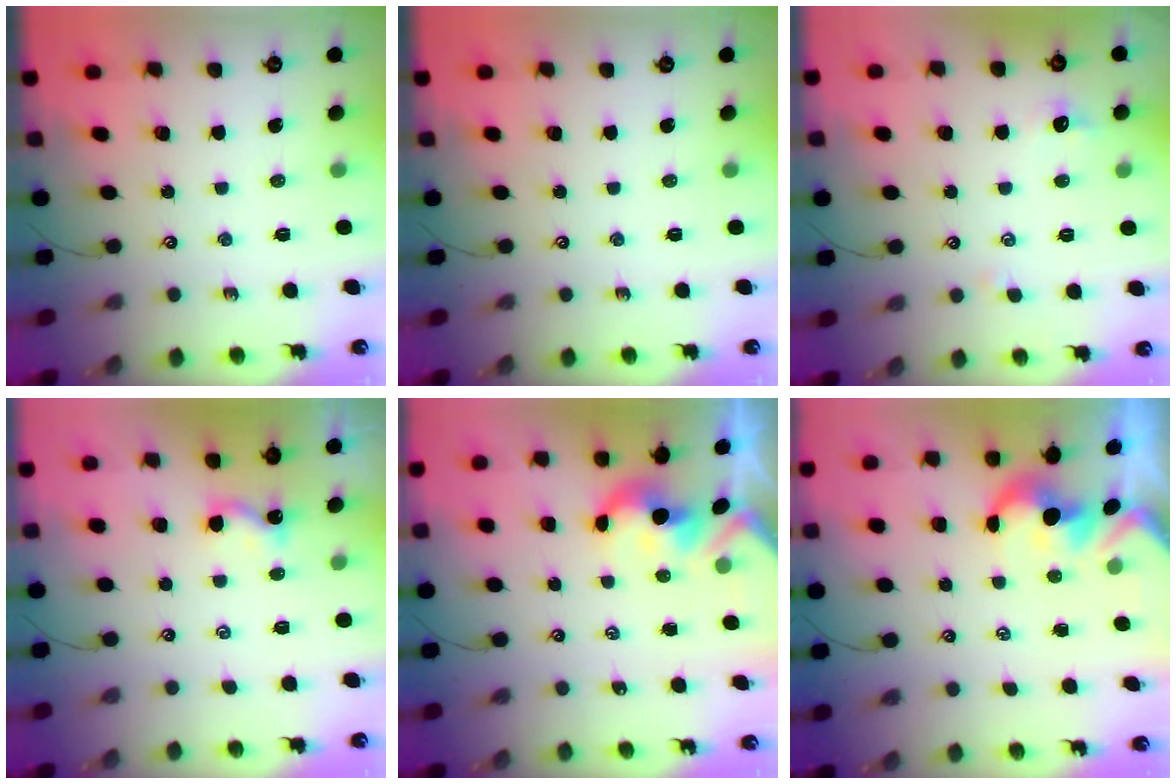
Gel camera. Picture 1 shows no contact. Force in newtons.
{"total": 0.0}
{"total": 0.8, "press": 0.5, "slide": 0.7}
{"total": 2.1, "press": 2.1, "slide": 0.2}
{"total": 3.8, "press": 3.7, "slide": 0.7}
{"total": 1.7, "press": 1.4, "slide": 1.0}